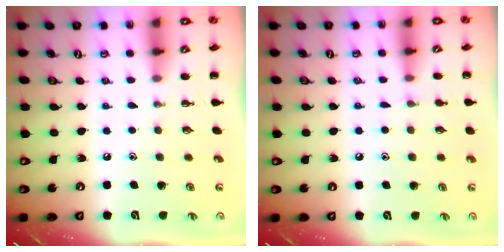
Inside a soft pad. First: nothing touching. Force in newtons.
{"total": 5.7, "press": 5.2, "slide": 2.2}